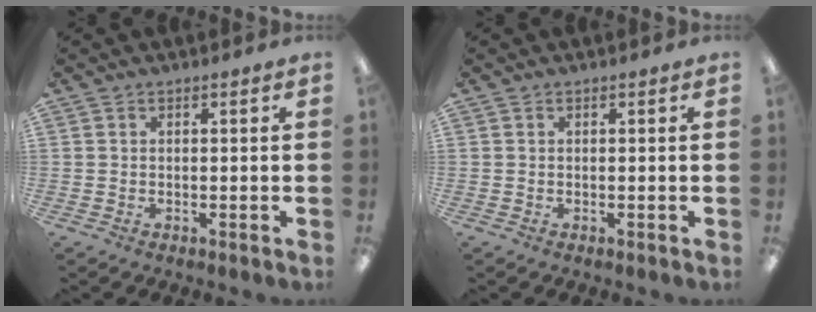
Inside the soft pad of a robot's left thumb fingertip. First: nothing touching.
{"total": 0.0}